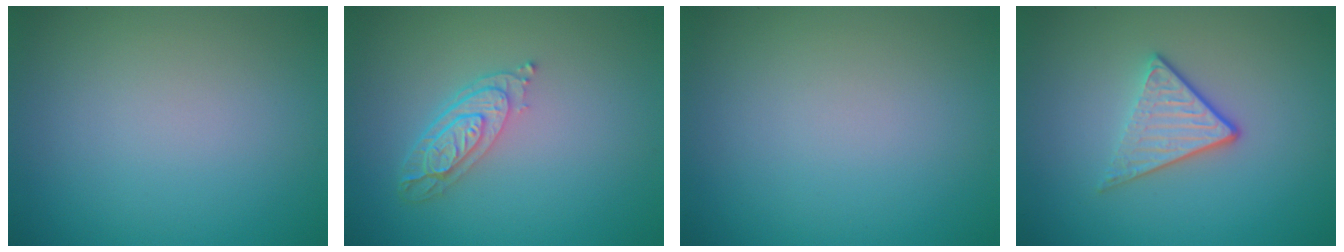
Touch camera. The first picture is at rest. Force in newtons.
{"total": 3.8, "press": 2.9, "slide": 2.4}
{"total": 0.0}
{"total": 3.2, "press": 2.5, "slide": 2.1}